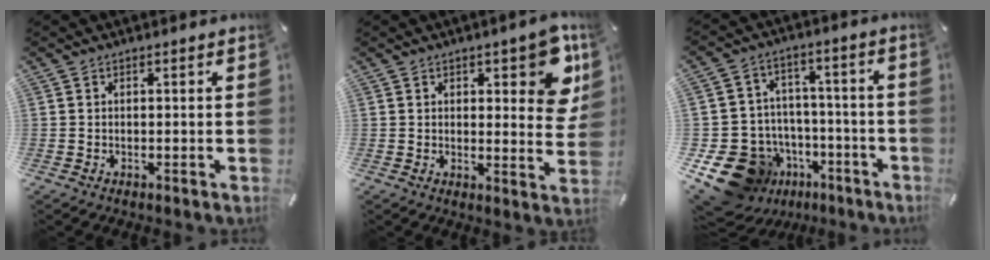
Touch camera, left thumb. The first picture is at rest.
{"total": 11.3, "force": [5.0, 4.8, 9.0], "torque": [-0.099, -0.032, 0.082]}
{"total": 17.1, "force": [-8.7, 13.2, 6.6], "torque": [-0.115, 0.055, -0.121]}